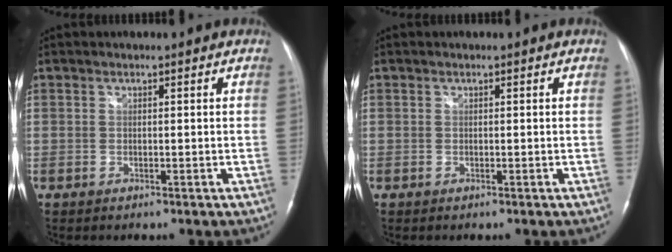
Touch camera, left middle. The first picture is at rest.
{"total": 0.0}